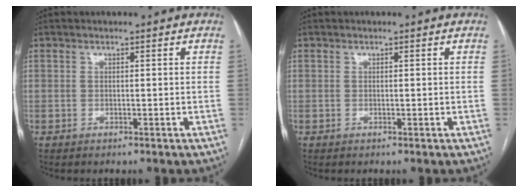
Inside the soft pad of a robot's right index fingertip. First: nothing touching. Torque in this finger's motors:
{"motor_torque": [-0.14, 0.14, 0.04, 0.01]}